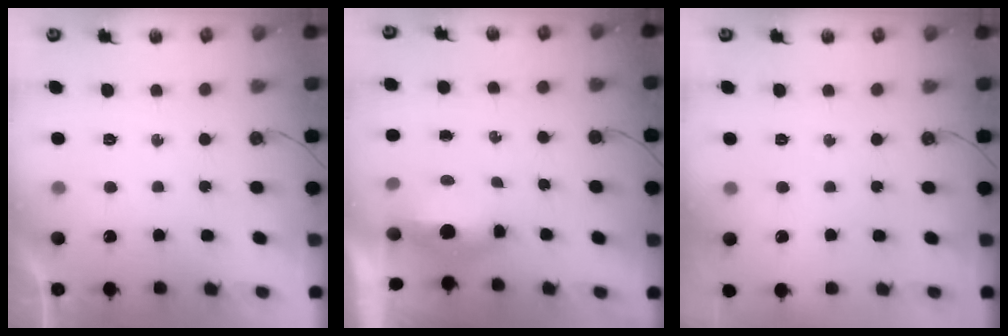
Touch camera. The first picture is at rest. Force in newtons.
{"total": 13.6, "press": 6.9, "slide": 11.7}
{"total": 0.0}